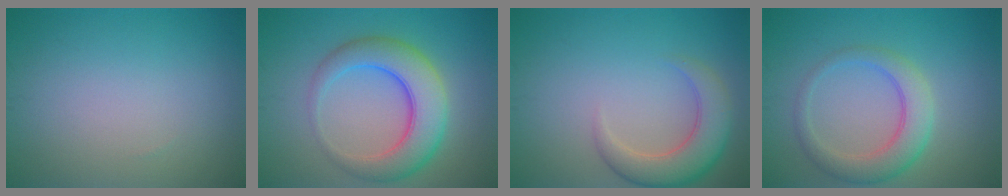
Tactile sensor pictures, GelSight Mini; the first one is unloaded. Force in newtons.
{"total": 6.8, "press": 6.8, "slide": 0.1}
{"total": 4.7, "press": 4.7, "slide": 0.3}
{"total": 4.2, "press": 4.2, "slide": 0.2}